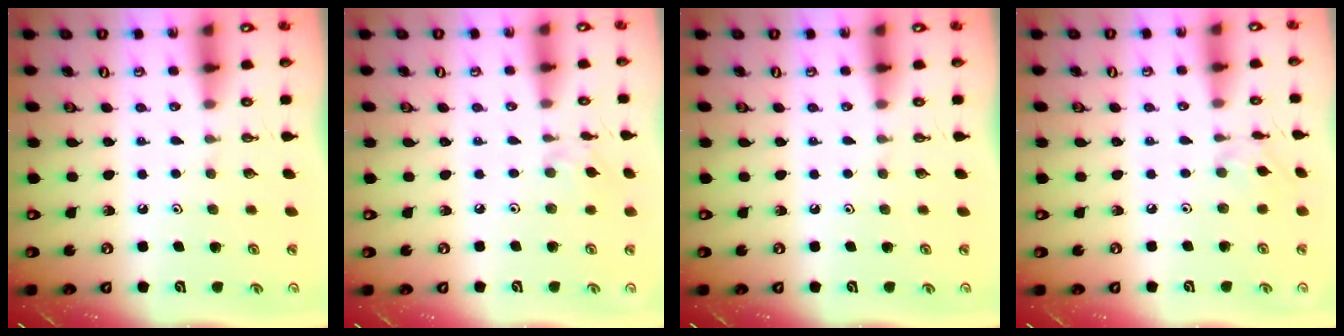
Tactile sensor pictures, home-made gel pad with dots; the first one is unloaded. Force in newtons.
{"total": 2.8, "press": 2.8, "slide": 0.1}
{"total": 0.0}
{"total": 1.6, "press": 1.6, "slide": 0.2}